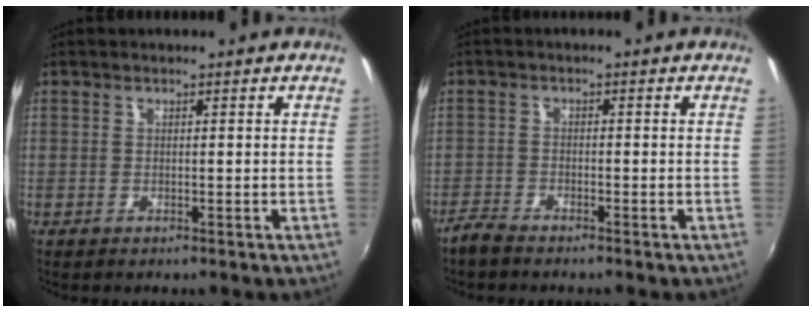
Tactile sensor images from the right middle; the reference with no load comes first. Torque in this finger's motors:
{"motor_torque": [0.51, -0.41, 0.08, 0.02]}